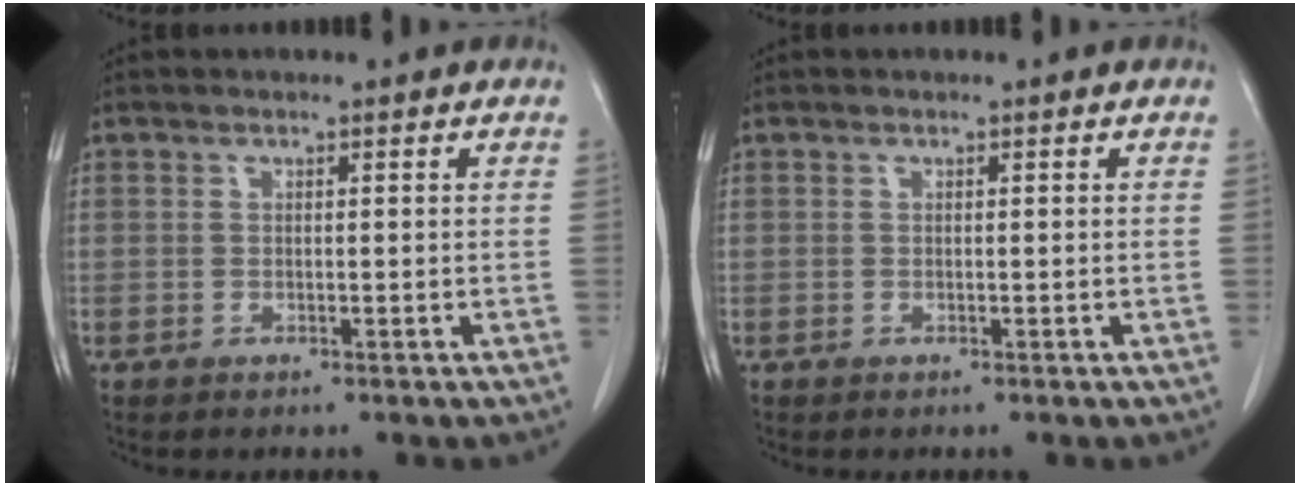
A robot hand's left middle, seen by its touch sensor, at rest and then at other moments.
{"total": 0.0}